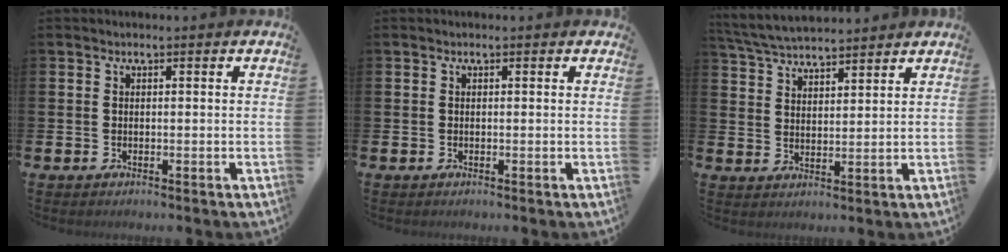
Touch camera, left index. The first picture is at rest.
{"total": 0.0}
{"total": 5.2, "force": [5.1, 0.7, 0.8], "torque": [-0.038, -0.022, 0.094]}